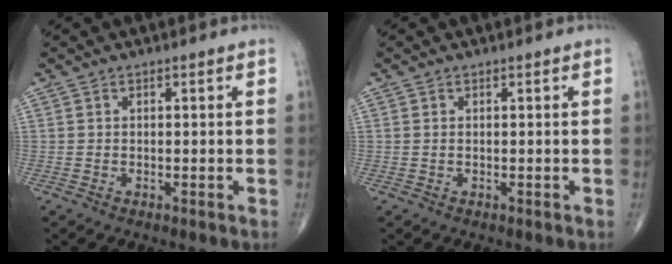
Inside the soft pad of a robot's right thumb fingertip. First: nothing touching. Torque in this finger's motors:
{"motor_torque": [-0.25, 0.00, -0.12, 0.00, -0.03]}